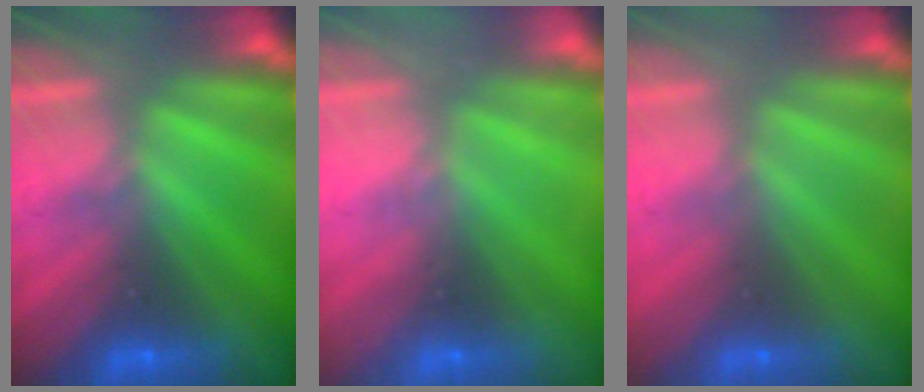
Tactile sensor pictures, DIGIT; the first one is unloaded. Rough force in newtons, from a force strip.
{"total": 1.8}
{"total": 2.9}